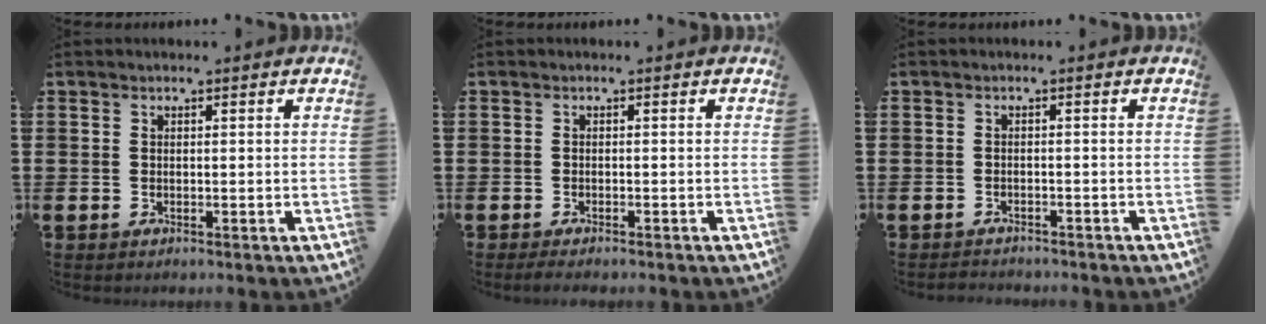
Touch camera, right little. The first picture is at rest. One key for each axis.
{"total": 0.9, "fx": -0.7, "fy": 0.2, "fz": 0.6, "tx": -0.010, "ty": -0.002, "tz": -0.014}
{"total": 1.2, "fx": -1.2, "fy": 0.0, "fz": -0.1, "tx": -0.001, "ty": 0.003, "tz": -0.026}